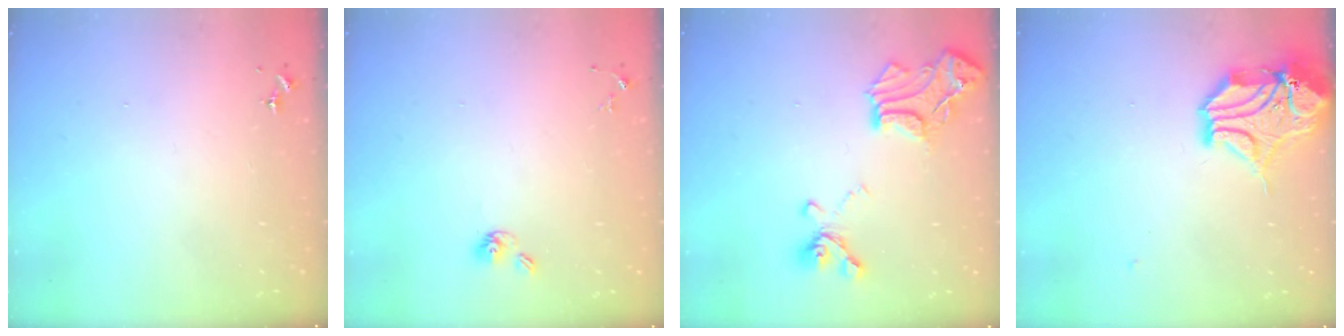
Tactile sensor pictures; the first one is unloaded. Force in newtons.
{"total": 5.5, "press": 4.8, "slide": 2.6}
{"total": 16.9, "press": 16.9, "slide": 1.4}
{"total": 13.3, "press": 13.2, "slide": 1.9}